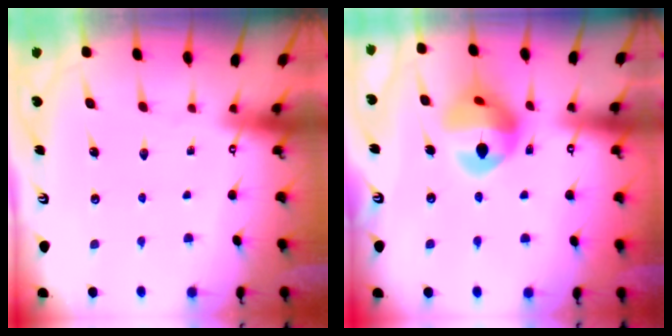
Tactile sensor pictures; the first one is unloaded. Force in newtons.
{"total": 13.9, "press": 13.8, "slide": 1.4}